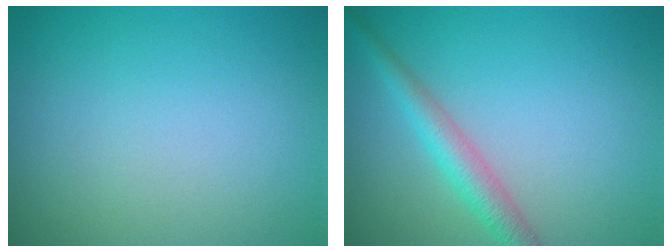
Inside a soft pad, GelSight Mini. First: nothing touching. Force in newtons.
{"total": 2.9, "press": 2.9, "slide": 0.1}